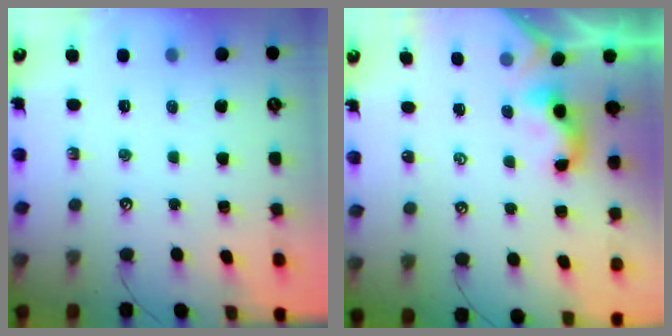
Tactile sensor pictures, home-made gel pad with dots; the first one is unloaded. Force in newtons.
{"total": 2.1, "press": 2.1, "slide": 0.2}